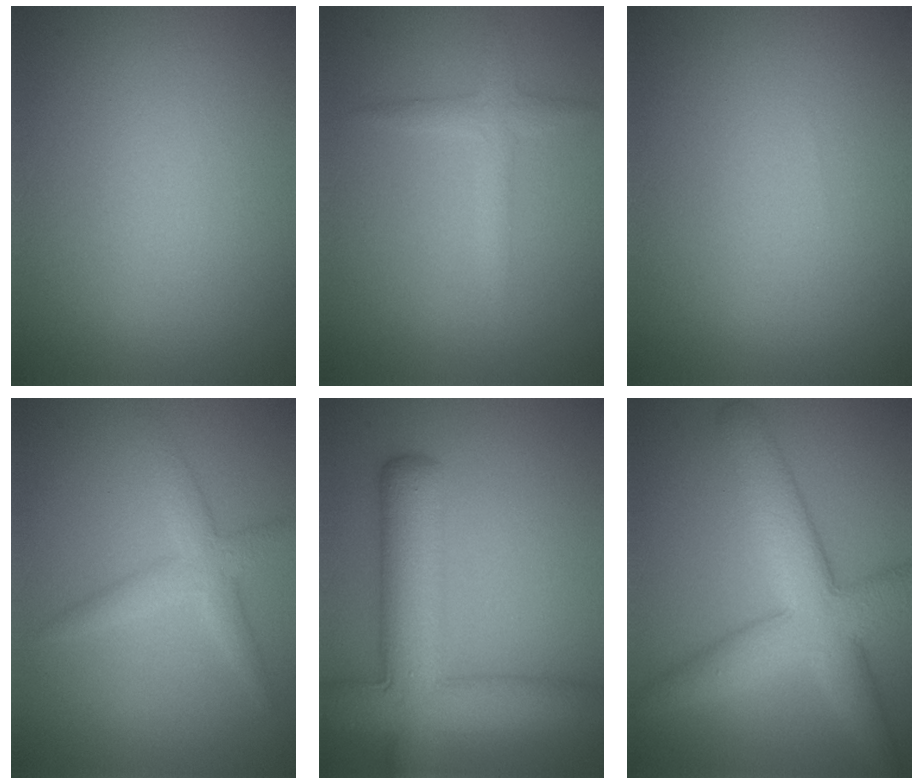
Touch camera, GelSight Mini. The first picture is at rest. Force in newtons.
{"total": 2.0, "press": 2.0, "slide": 0.1}
{"total": 0.0}
{"total": 2.8, "press": 2.8, "slide": 0.1}
{"total": 8.9, "press": 8.9, "slide": 0.4}
{"total": 7.2, "press": 7.2, "slide": 0.4}